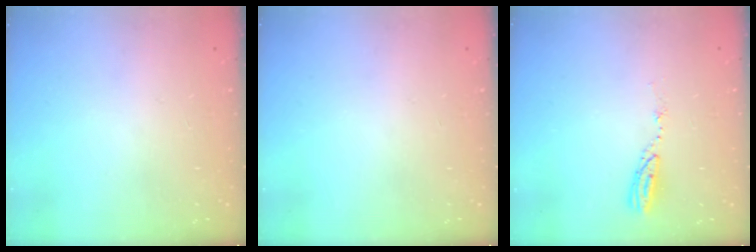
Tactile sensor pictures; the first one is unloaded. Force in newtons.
{"total": 0.0}
{"total": 5.3, "press": 5.3, "slide": 0.2}